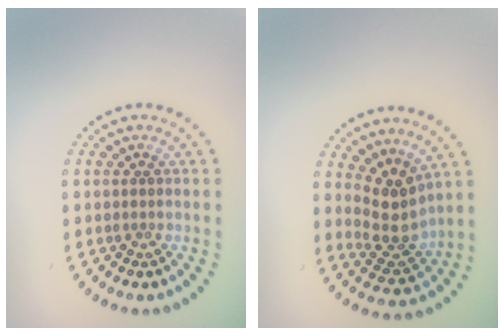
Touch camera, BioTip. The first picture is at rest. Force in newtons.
{"total": 3.5, "press": 3.0, "slide": 1.9}